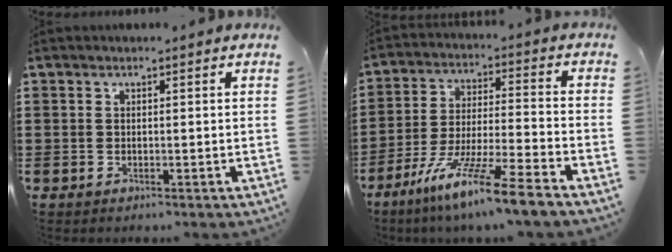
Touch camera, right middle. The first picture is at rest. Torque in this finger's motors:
{"motor_torque": [2.14, 0.00, 0.66, 0.21]}